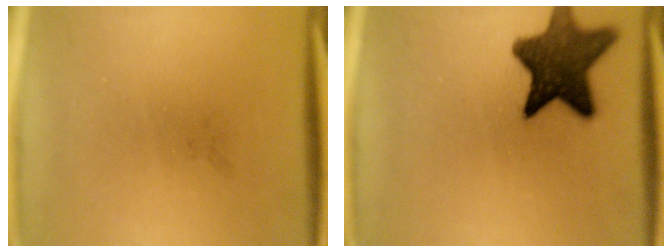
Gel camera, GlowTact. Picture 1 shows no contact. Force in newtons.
{"total": 12.3}